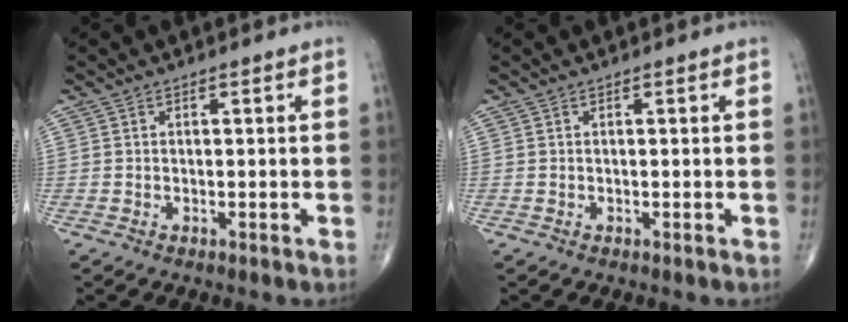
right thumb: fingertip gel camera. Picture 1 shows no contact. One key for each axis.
{"total": 0.0}